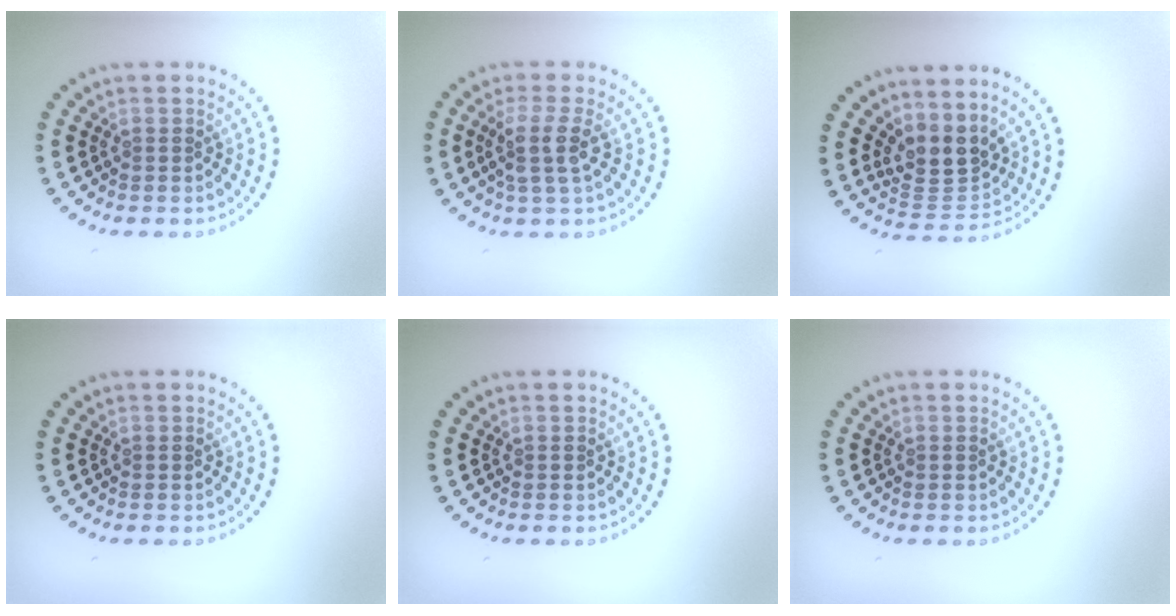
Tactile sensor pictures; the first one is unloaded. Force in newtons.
{"total": 3.0, "press": 2.4, "slide": 1.8}
{"total": 3.5, "press": 2.6, "slide": 2.3}
{"total": 0.0}
{"total": 0.0}
{"total": 0.0}